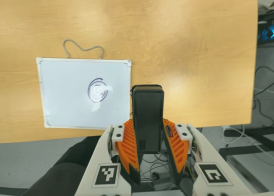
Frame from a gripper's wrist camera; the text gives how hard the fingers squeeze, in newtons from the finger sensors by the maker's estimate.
{"total": 5.2, "left": 3.8, "right": 6.6}